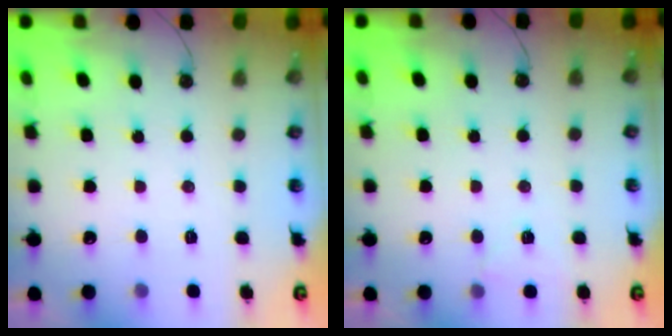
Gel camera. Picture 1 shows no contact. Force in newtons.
{"total": 3.6, "press": 3.4, "slide": 1.1}